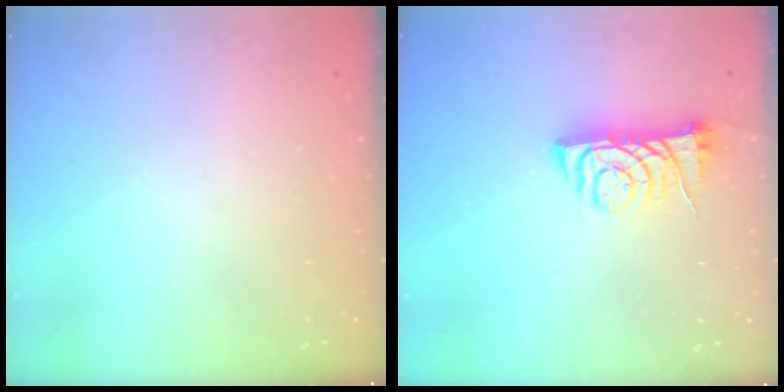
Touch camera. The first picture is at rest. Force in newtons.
{"total": 7.5, "press": 7.4, "slide": 0.8}